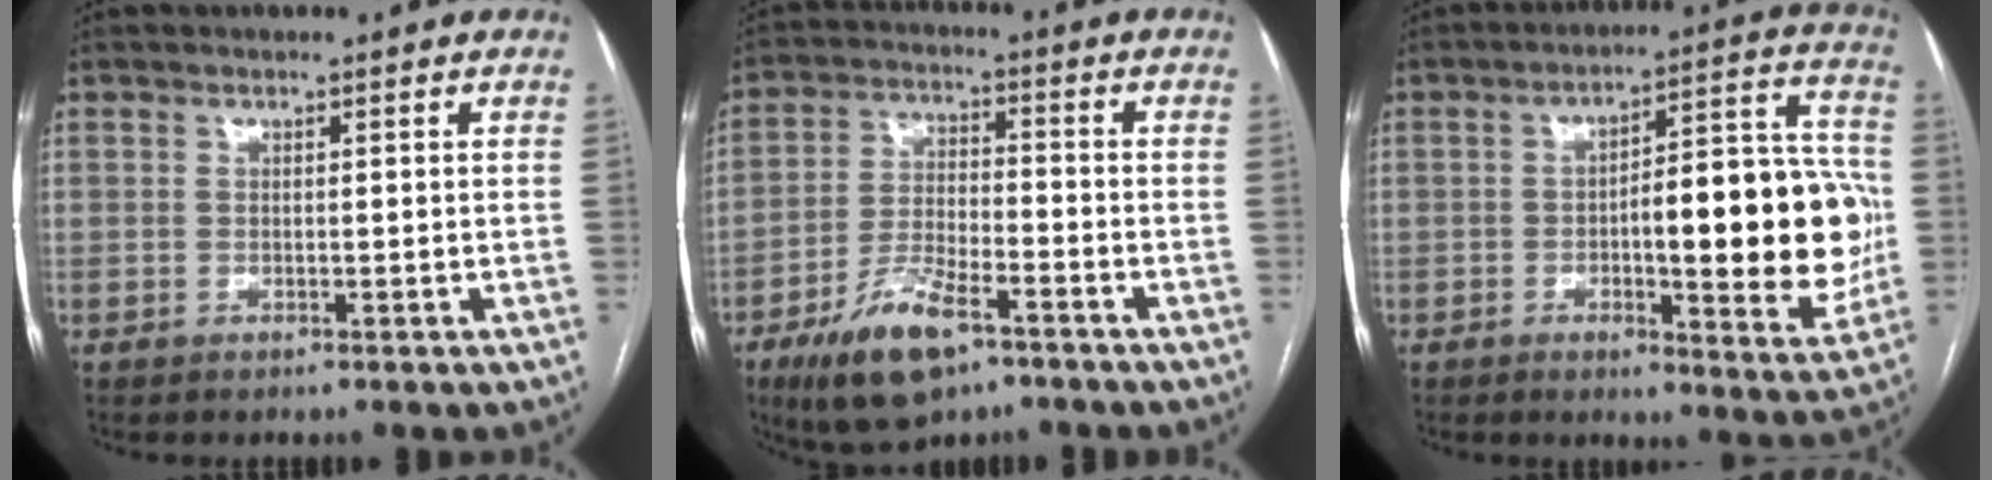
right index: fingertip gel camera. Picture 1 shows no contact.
{"total": 11.2, "force": [-6.6, 3.7, 8.2], "torque": [-0.164, -0.010, -0.113]}
{"total": 18.0, "force": [-1.6, 4.7, 17.3], "torque": [-0.219, 0.026, -0.017]}